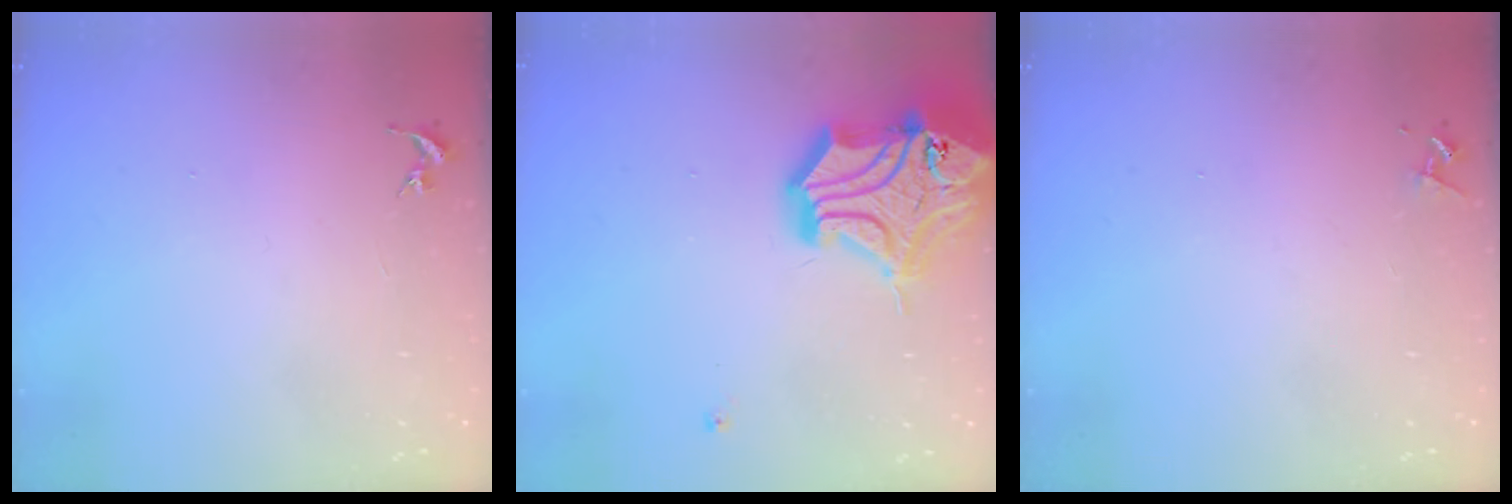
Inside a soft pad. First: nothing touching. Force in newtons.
{"total": 23.5, "press": 23.3, "slide": 3.4}
{"total": 4.2, "press": 4.2, "slide": 0.5}